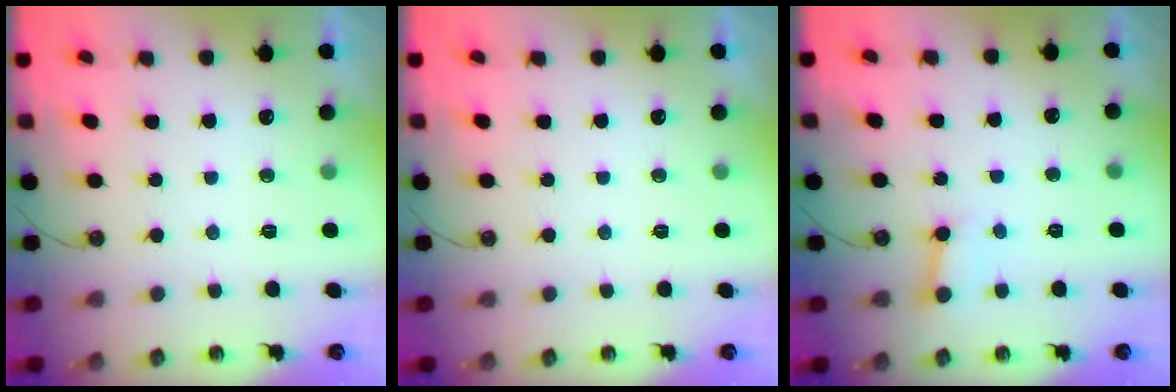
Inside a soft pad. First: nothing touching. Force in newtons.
{"total": 0.0}
{"total": 2.7, "press": 2.7, "slide": 0.2}